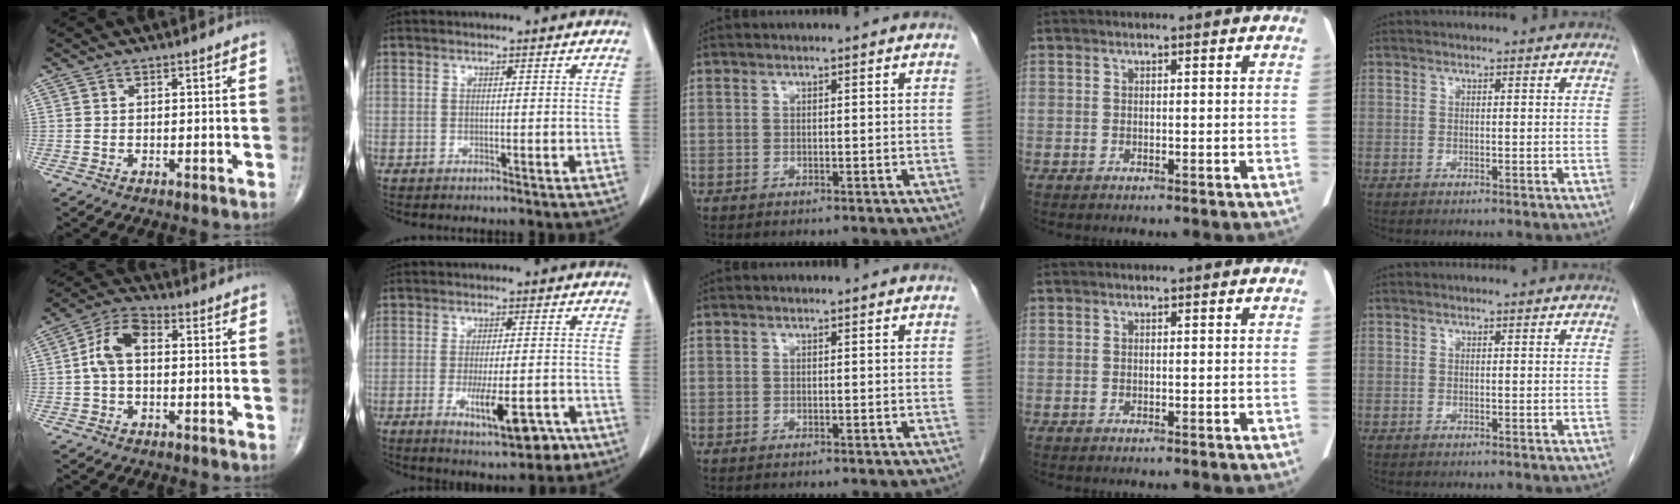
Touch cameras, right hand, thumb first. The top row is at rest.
{"thumb": {"total": 7.9, "force": [0.4, 4.7, 6.3], "torque": [-0.119, 0.026, -0.002]}, "index": {"total": 8.8, "force": [-4.0, 2.2, 7.5], "torque": [-0.116, -0.011, -0.054]}}